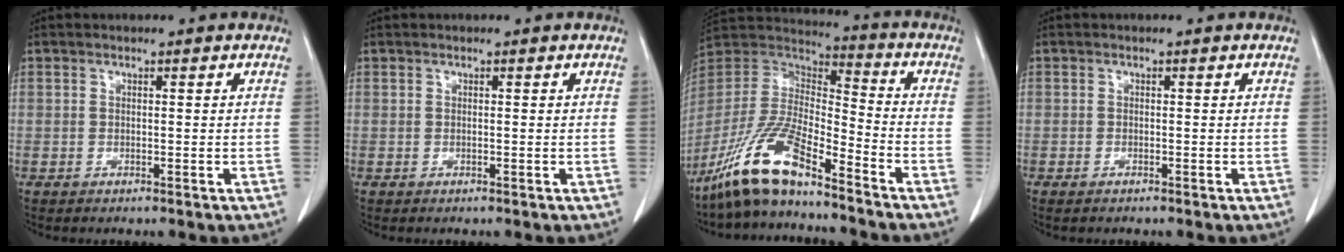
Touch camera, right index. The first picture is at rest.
{"total": 0.0}
{"total": 14.3, "force": [-10.8, 2.3, 9.2], "torque": [-0.189, -0.006, -0.203]}
{"total": 0.6, "force": [-0.4, 0.1, 0.3], "torque": [-0.011, -0.002, -0.003]}